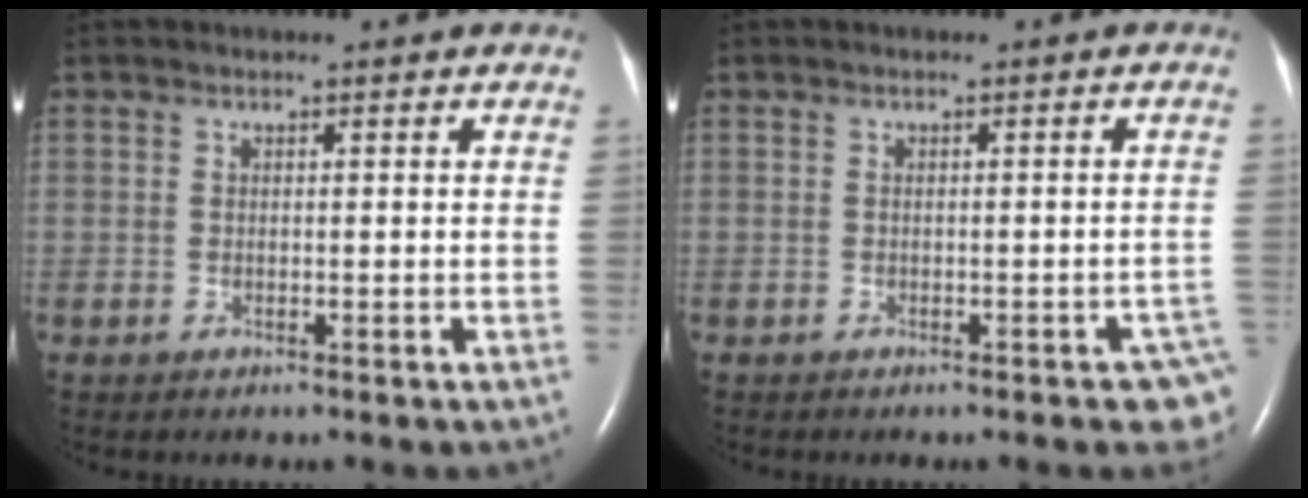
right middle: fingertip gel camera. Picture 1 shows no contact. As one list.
[{"total": 3.8, "force": [-2.4, 1.3, 2.7], "torque": [-0.010, 0.004, -0.029]}]